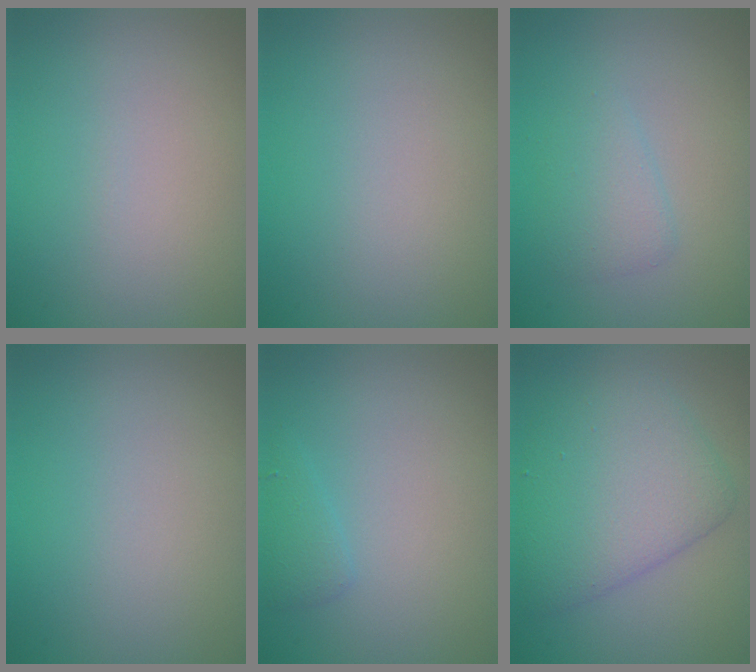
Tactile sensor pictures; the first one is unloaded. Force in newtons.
{"total": 0.0}
{"total": 1.9, "press": 1.9, "slide": 0.1}
{"total": 0.0}
{"total": 1.2, "press": 1.2, "slide": 0.1}
{"total": 6.2, "press": 6.2, "slide": 0.1}